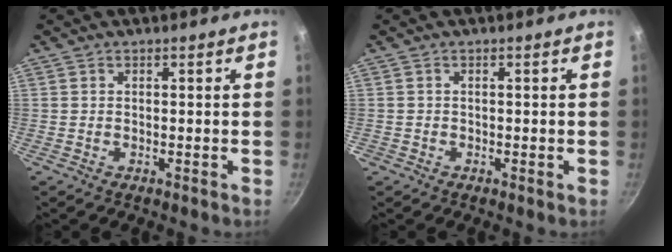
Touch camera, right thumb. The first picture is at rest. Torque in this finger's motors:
{"motor_torque": [0.31, 0.01, -0.04, -0.32, 0.03]}